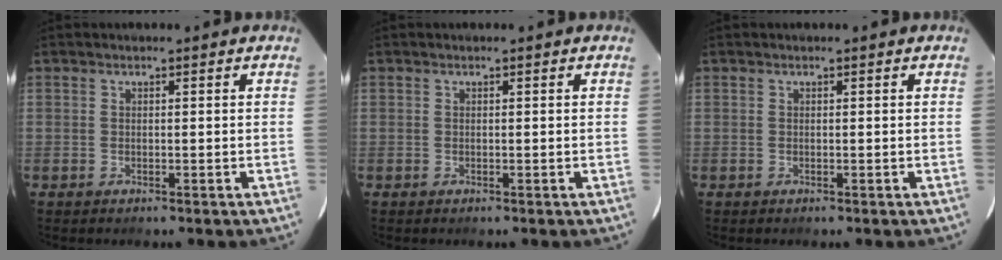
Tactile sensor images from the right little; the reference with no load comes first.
{"total": 0.0}
{"total": 0.0}